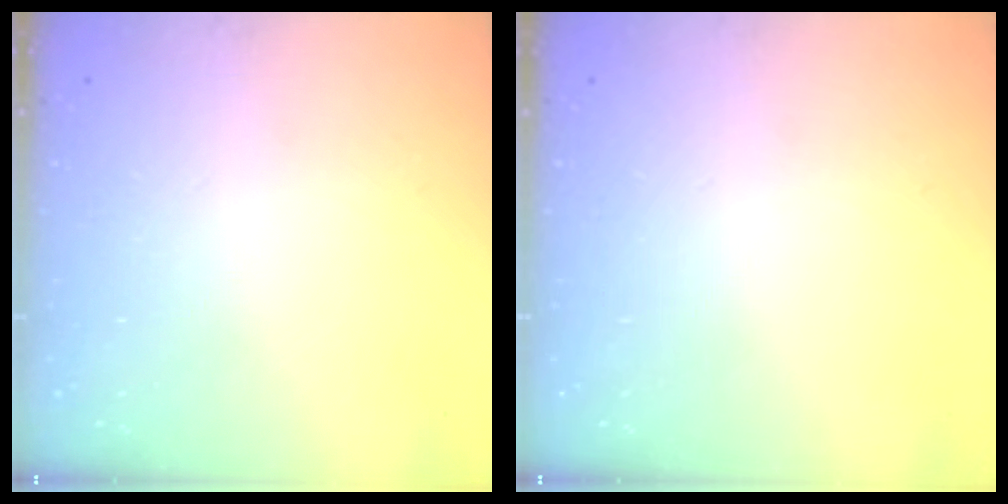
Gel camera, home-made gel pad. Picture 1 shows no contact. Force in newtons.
{"total": 0.0}